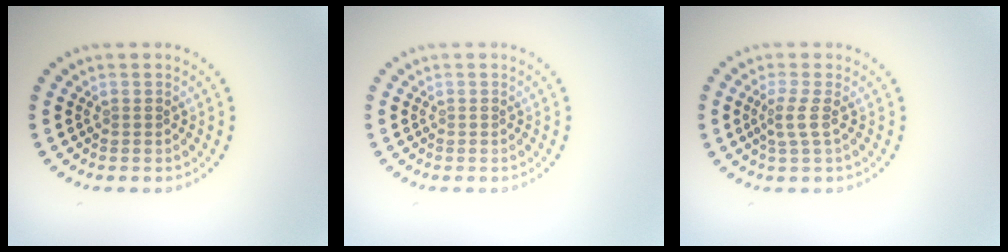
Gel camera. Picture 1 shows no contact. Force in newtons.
{"total": 0.0}
{"total": 1.7, "press": 1.3, "slide": 1.1}